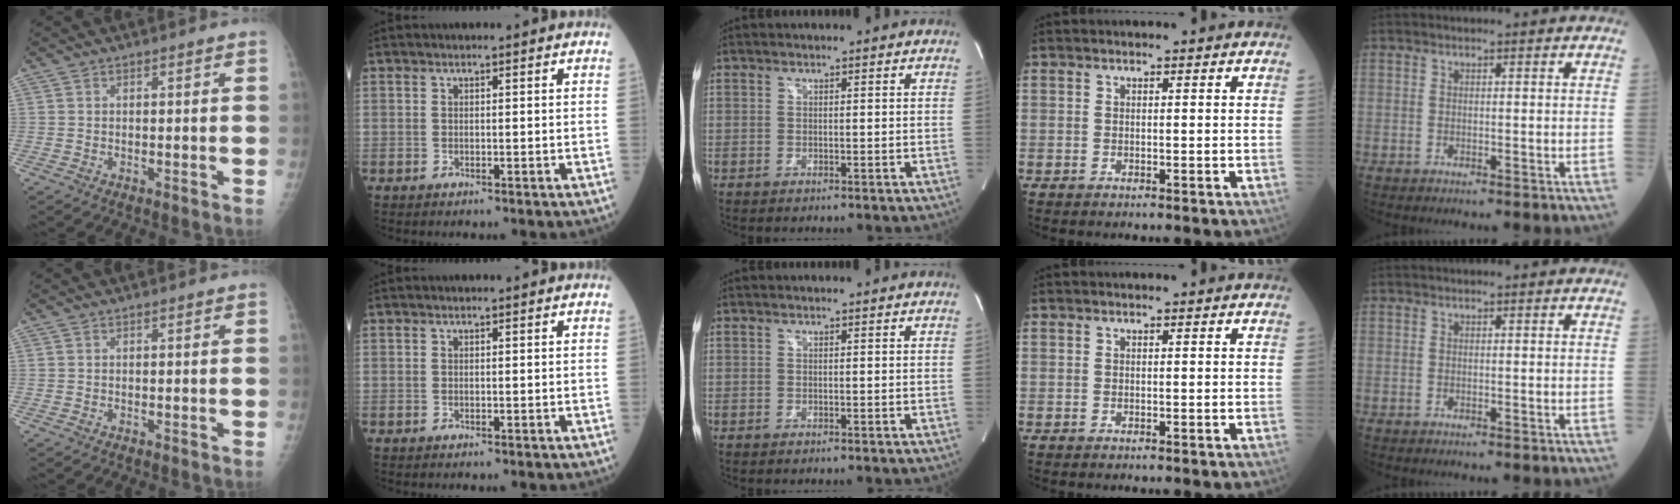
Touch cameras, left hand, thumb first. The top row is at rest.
{}